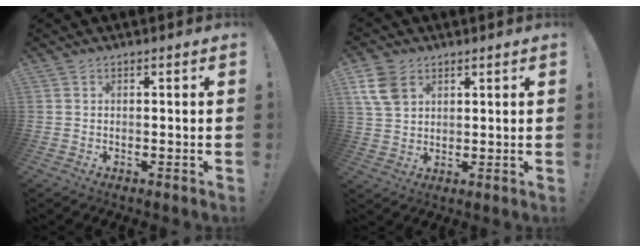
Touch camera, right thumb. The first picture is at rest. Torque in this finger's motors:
{"motor_torque": [0.03, 0.08, 0.18, 0.08, 0.08]}